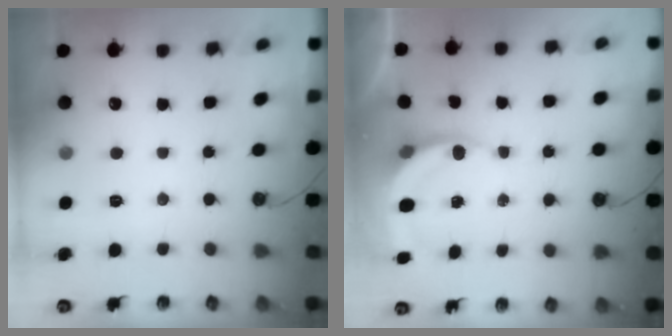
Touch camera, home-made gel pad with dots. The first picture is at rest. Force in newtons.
{"total": 5.0, "press": 4.9, "slide": 0.7}